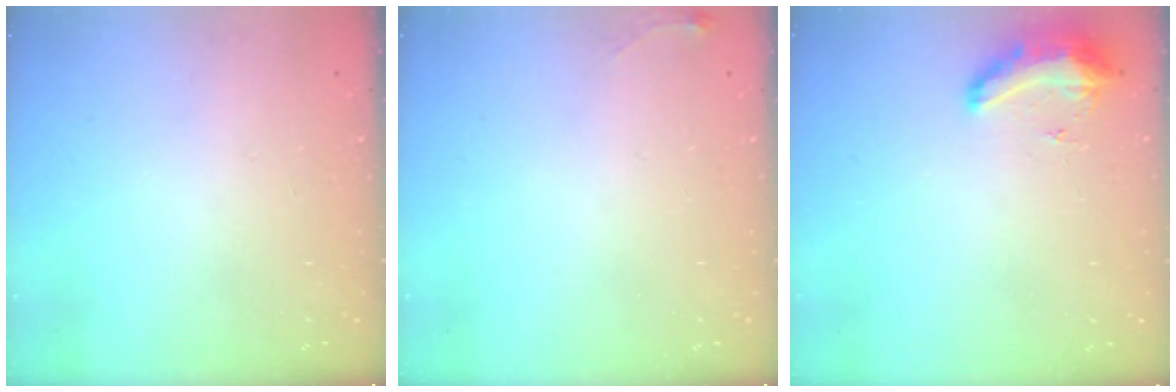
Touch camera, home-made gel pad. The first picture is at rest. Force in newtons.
{"total": 4.0, "press": 3.9, "slide": 0.6}
{"total": 8.8, "press": 8.8, "slide": 0.7}